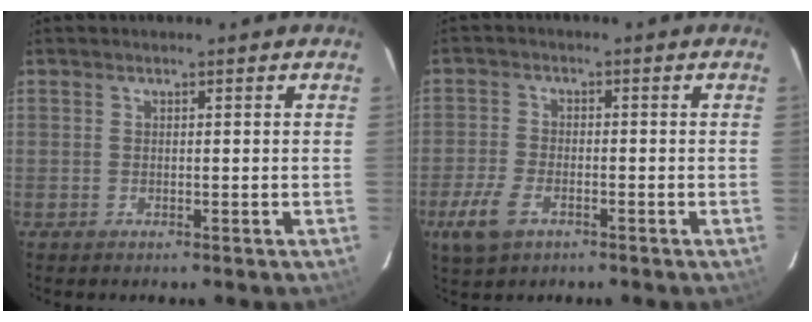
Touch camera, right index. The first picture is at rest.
{"total": 6.8, "force": [-3.7, 3.8, 4.3], "torque": [-0.114, -0.007, -0.068]}